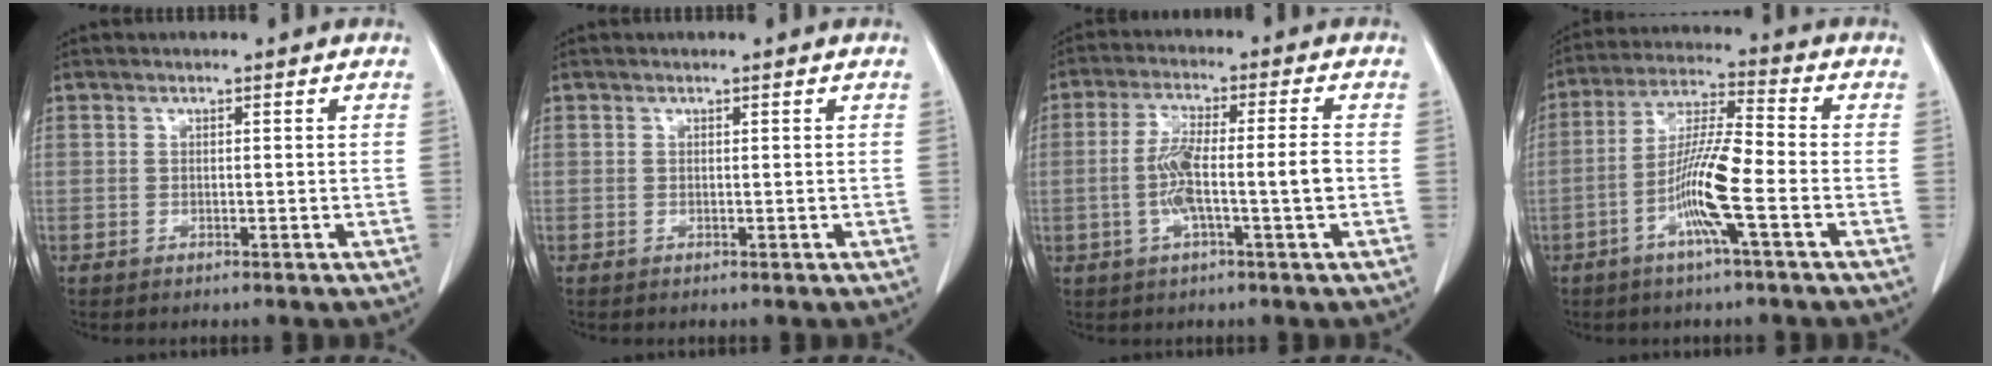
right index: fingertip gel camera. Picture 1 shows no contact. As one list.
[{"total": 0.0}, {"total": 8.0, "force": [-1.4, 0.6, 7.9], "torque": [-0.155, 0.011, -0.027]}, {"total": 11.5, "force": [-4.0, 0.2, 10.8], "torque": [-0.212, 0.001, -0.084]}]